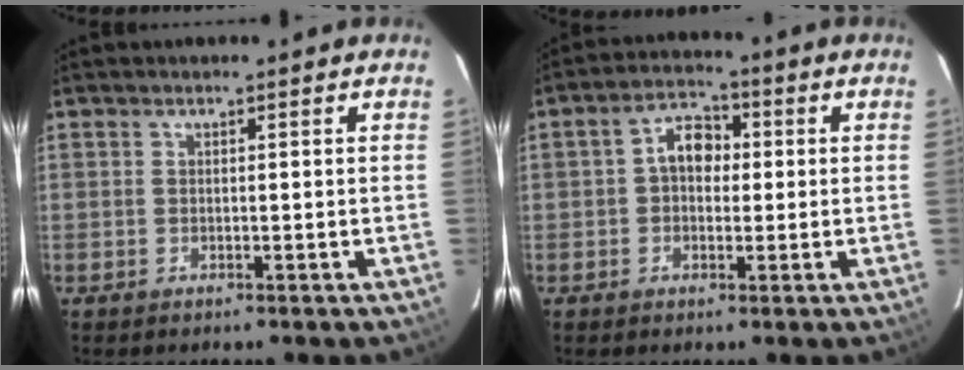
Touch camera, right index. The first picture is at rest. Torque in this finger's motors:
{"motor_torque": [0.68, -0.12, 0.17, 0.09]}